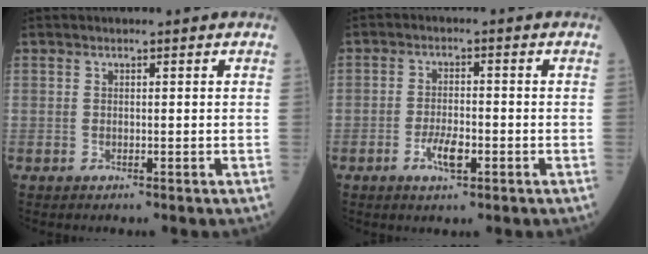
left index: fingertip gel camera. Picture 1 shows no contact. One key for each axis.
{"total": 3.8, "fx": -1.7, "fy": 1.1, "fz": 3.3, "tx": -0.061, "ty": 0.001, "tz": -0.030}